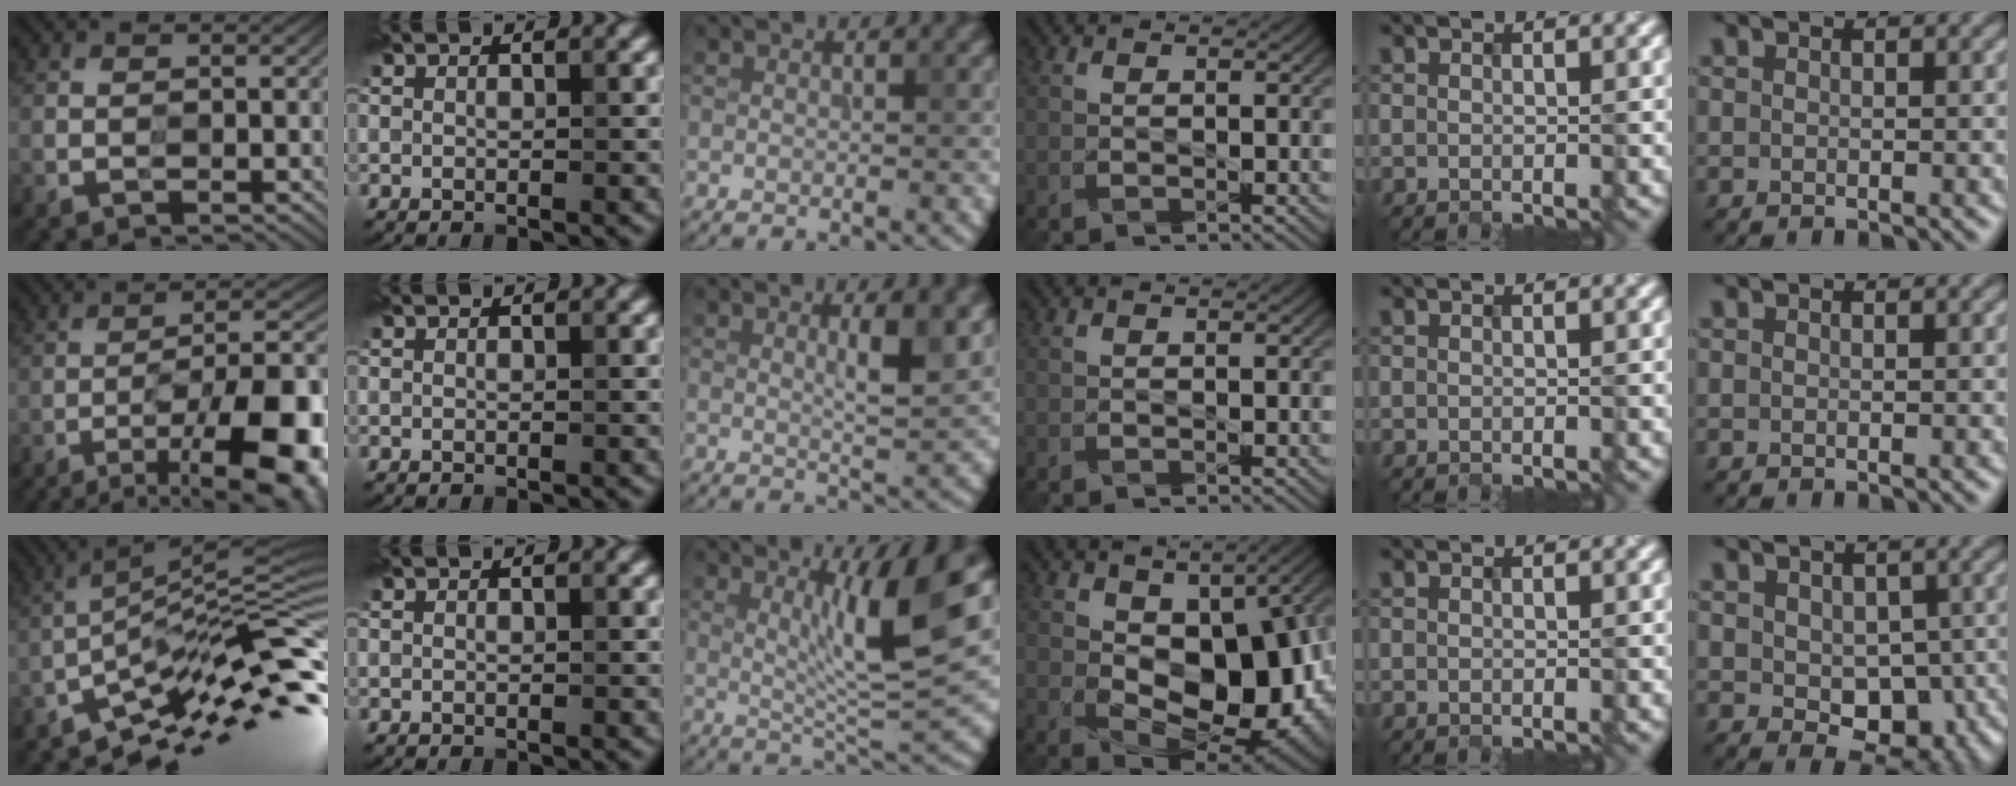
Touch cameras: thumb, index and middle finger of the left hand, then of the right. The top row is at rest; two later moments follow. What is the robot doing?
{"motion": "insert", "object": "connector and pipe"}